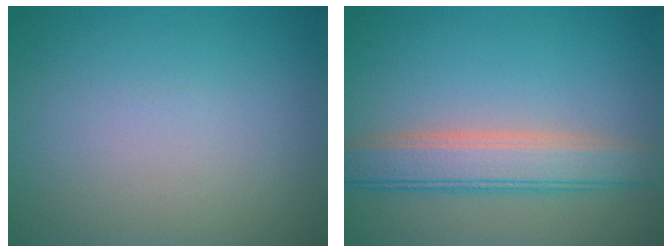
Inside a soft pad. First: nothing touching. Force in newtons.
{"total": 4.9, "press": 4.9, "slide": 0.3}